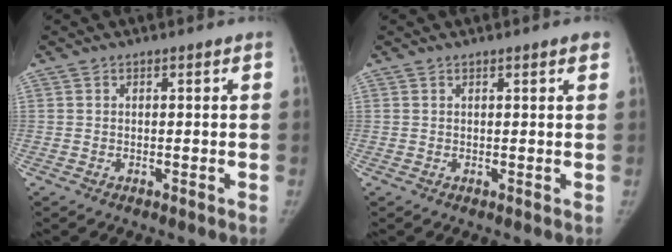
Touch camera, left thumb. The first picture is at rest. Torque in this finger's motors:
{"motor_torque": [0.81, 0.23, 0.45, -0.30, 0.02]}